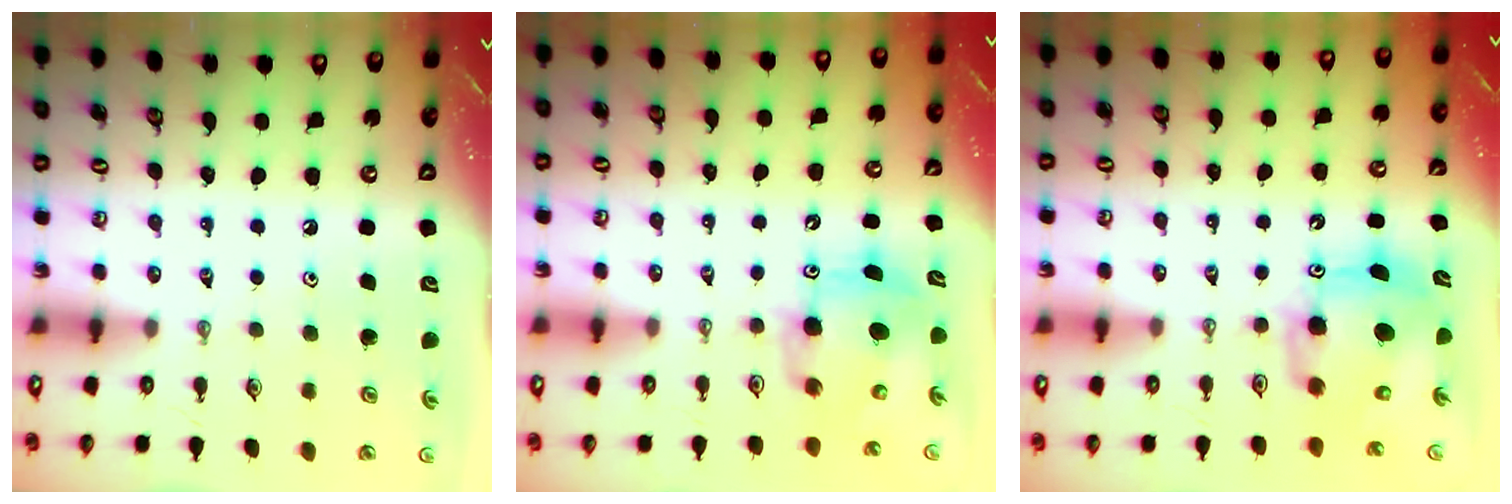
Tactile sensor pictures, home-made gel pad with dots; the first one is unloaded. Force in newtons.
{"total": 7.6, "press": 7.4, "slide": 1.7}
{"total": 10.3, "press": 10.2, "slide": 0.8}